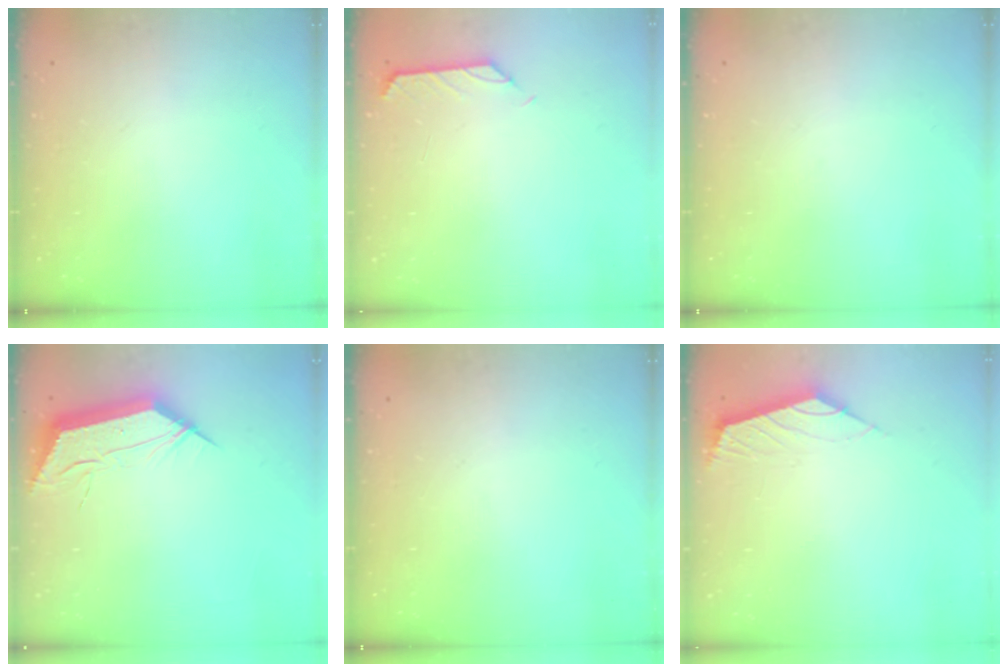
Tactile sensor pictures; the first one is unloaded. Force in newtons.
{"total": 0.0}
{"total": 0.0}
{"total": 12.6, "press": 12.6, "slide": 0.7}
{"total": 0.0}
{"total": 2.4, "press": 2.3, "slide": 0.5}